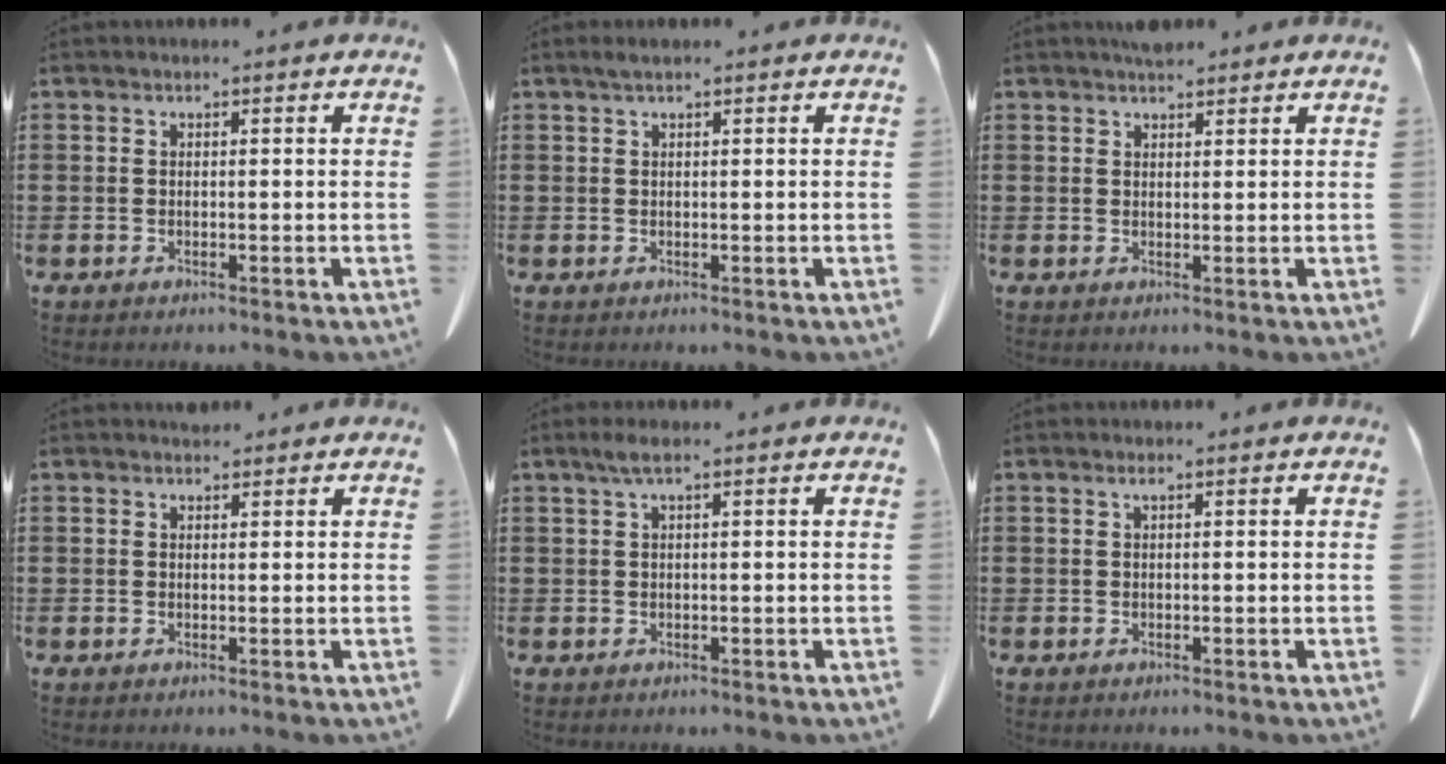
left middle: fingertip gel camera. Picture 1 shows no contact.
{"total": 0.9, "force": [0.5, 0.1, 0.8], "torque": [-0.017, 0.001, 0.009]}
{"total": 2.1, "force": [1.9, 0.6, 0.7], "torque": [-0.019, 0.004, 0.036]}
{"total": 1.2, "force": [1.1, 0.5, 0.1], "torque": [-0.004, 0.002, 0.021]}
{"total": 1.9, "force": [0.6, 0.2, 1.8], "torque": [-0.036, 0.001, 0.011]}
{"total": 0.6, "force": [0.2, 0.0, 0.5], "torque": [-0.011, -0.001, 0.005]}